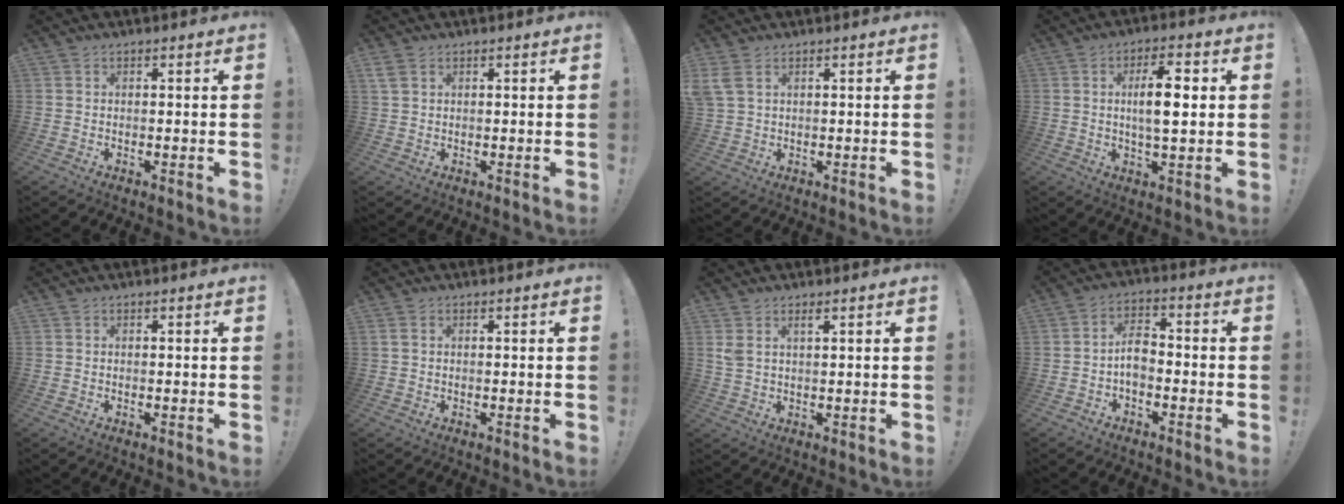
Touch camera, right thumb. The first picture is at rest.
{"total": 2.5, "force": [1.4, 1.4, 1.5], "torque": [-0.031, 0.002, 0.028]}
{"total": 4.2, "force": [2.2, 2.1, 2.8], "torque": [-0.068, -0.002, 0.043]}
{"total": 9.3, "force": [1.2, 3.1, 8.6], "torque": [-0.143, -0.001, 0.014]}
{"total": 0.0}
{"total": 1.0, "force": [0.4, 0.6, 0.7], "torque": [-0.013, 0.002, 0.007]}
{"total": 3.1, "force": [1.7, 1.0, 2.4], "torque": [-0.046, -0.004, 0.031]}
{"total": 5.8, "force": [-1.5, 3.6, 4.3], "torque": [-0.084, 0.004, -0.030]}